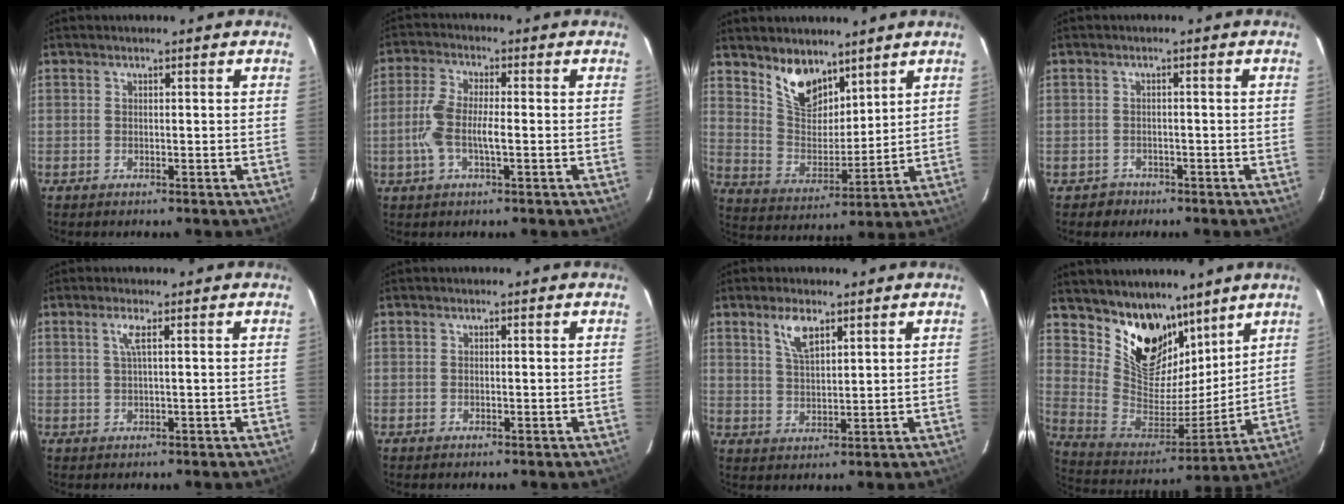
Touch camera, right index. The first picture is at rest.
{"total": 7.2, "force": [-1.5, 2.1, 6.7], "torque": [-0.145, 0.003, -0.031]}
{"total": 10.5, "force": [7.6, 5.3, 5.0], "torque": [-0.093, 0.001, 0.151]}
{"total": 2.7, "force": [-1.5, 2.2, -0.1], "torque": [-0.004, 0.009, -0.021]}
{"total": 2.0, "force": [0.6, -0.4, 1.9], "torque": [-0.037, -0.001, 0.012]}
{"total": 0.0}
{"total": 5.4, "force": [3.2, 2.1, 3.8], "torque": [-0.069, 0.004, 0.064]}
{"total": 17.1, "force": [11.9, 9.9, 7.5], "torque": [-0.161, -0.015, 0.226]}